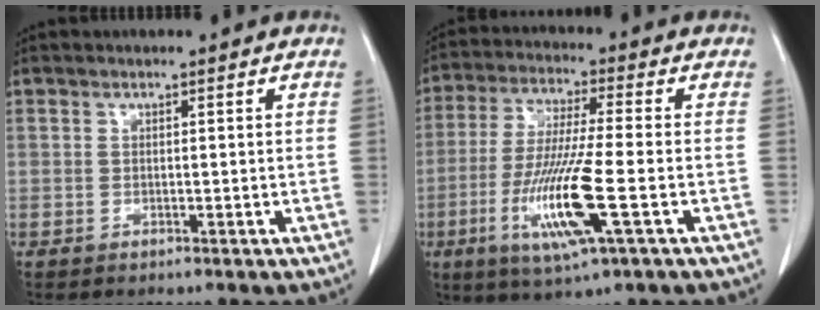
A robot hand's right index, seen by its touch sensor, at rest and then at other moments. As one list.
[{"total": 13.1, "force": [-4.1, 0.3, 12.5], "torque": [-0.257, -0.023, -0.080]}]